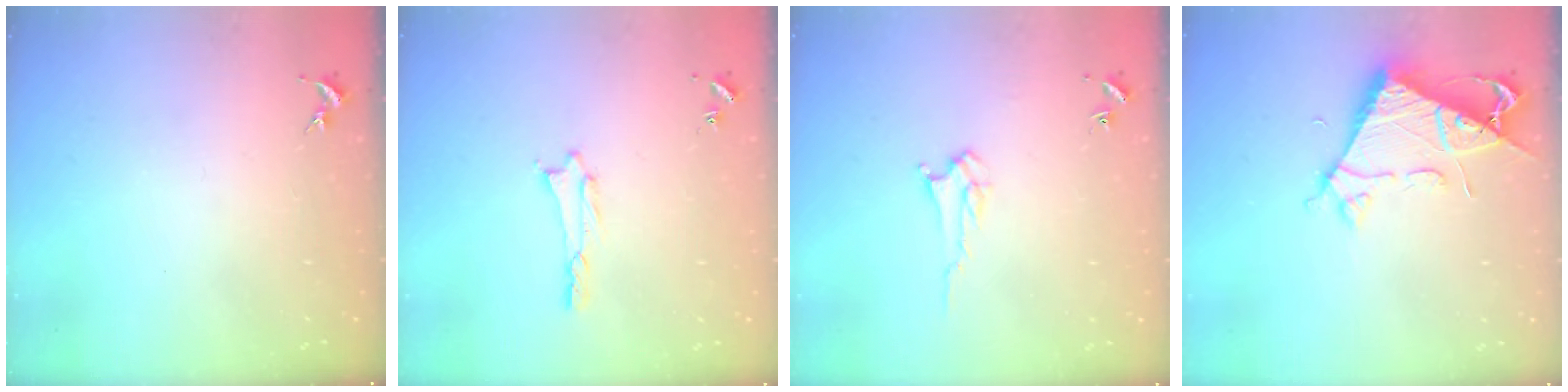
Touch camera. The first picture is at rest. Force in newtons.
{"total": 0.7, "press": 0.7, "slide": 0.1}
{"total": 2.8, "press": 2.8, "slide": 0.4}
{"total": 6.5, "press": 6.5, "slide": 0.7}